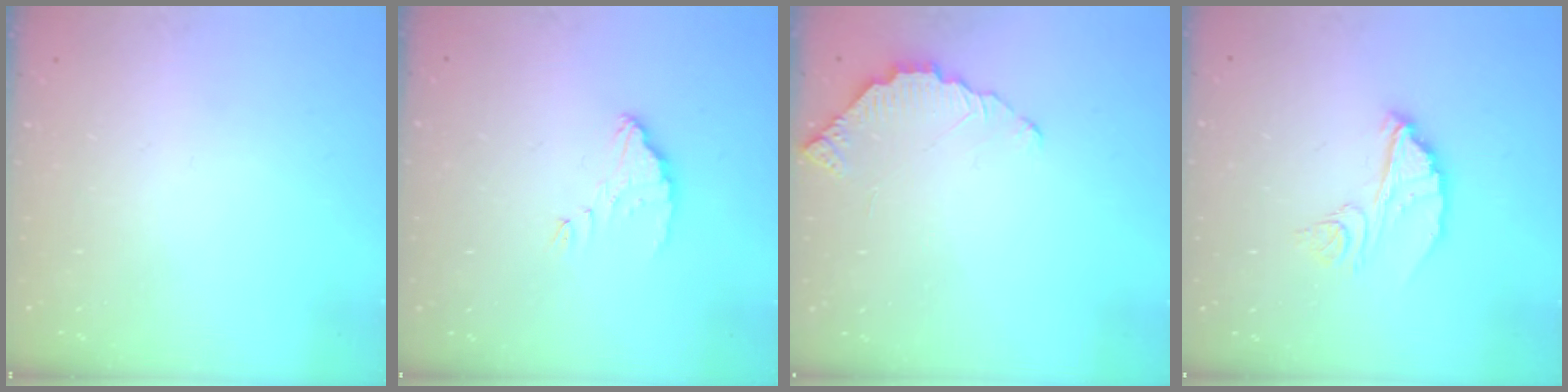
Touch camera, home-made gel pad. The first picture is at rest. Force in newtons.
{"total": 3.1, "press": 3.0, "slide": 0.2}
{"total": 2.8, "press": 2.8, "slide": 0.3}
{"total": 9.8, "press": 9.8, "slide": 0.8}